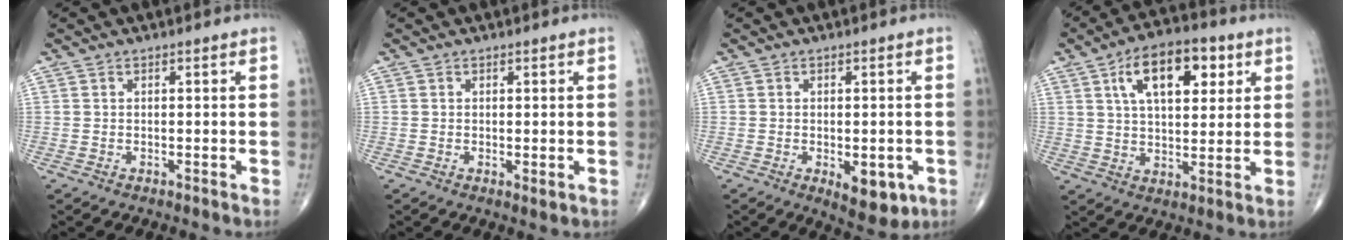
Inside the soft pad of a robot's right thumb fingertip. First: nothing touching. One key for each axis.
{"total": 1.0, "fx": -0.1, "fy": 0.4, "fz": 1.0, "tx": -0.015, "ty": -0.006, "tz": -0.002}
{"total": 6.8, "fx": -2.2, "fy": 3.4, "fz": 5.6, "tx": -0.057, "ty": -0.005, "tz": -0.019}
{"total": 14.2, "fx": 5.6, "fy": 7.2, "fz": 10.9, "tx": -0.147, "ty": -0.005, "tz": 0.089}